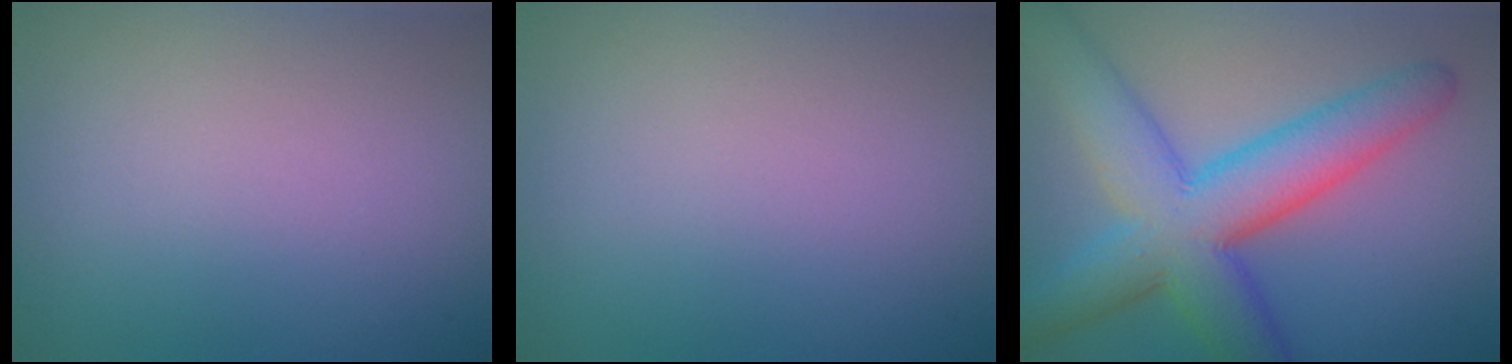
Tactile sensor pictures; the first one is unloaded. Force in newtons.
{"total": 0.0}
{"total": 9.6, "press": 9.6, "slide": 0.2}